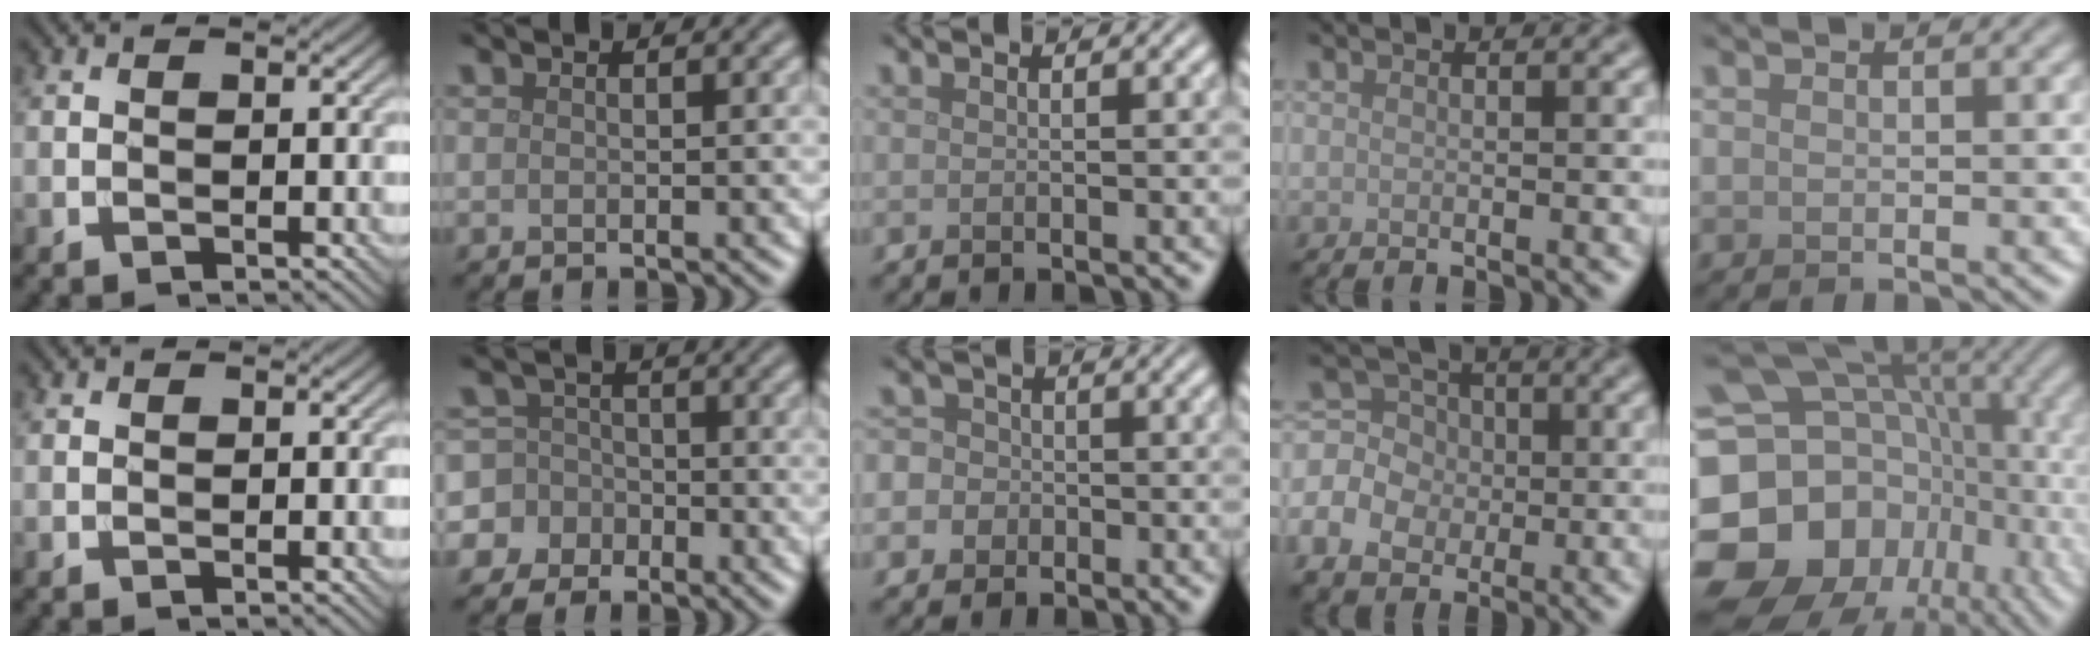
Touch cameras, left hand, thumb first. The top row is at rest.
{"index": {"total": 7.9, "force": [-2.6, 7.4, 1.0], "torque": [-0.028, 0.006, -0.089]}, "middle": {"total": 5.9, "force": [-1.5, 5.5, 1.4], "torque": [-0.020, 0.012, -0.060]}, "ring": {"total": 5.5, "force": [-1.1, 4.7, 2.5], "torque": [-0.041, 0.009, -0.029]}, "little": {"total": 19.1, "force": [-4.0, 15.1, 11.0], "torque": [-0.218, 0.008, -0.055]}}